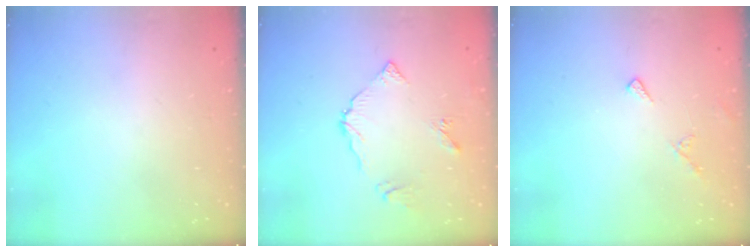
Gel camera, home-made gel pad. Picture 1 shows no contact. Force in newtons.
{"total": 6.3, "press": 6.2, "slide": 0.4}
{"total": 6.3, "press": 6.3, "slide": 0.6}